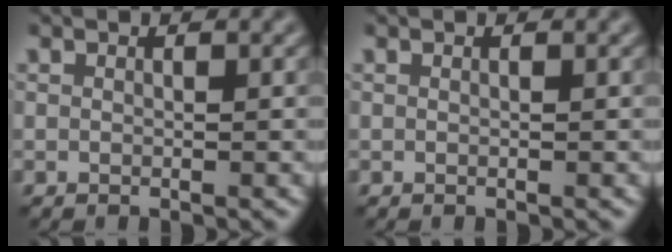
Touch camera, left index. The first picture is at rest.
{"total": 0.0}